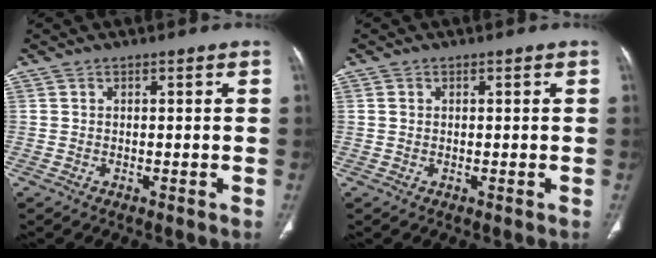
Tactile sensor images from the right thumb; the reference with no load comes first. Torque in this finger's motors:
{"motor_torque": [-0.34, 0.20, -0.03, -0.35, -0.02]}